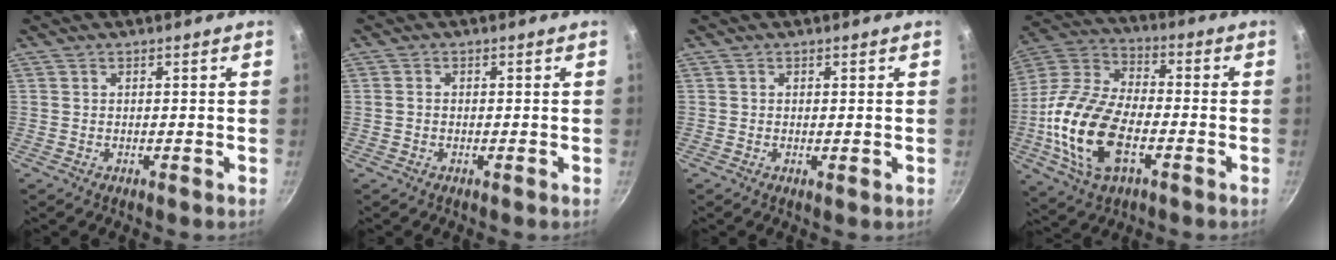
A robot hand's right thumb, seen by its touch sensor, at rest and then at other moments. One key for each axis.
{"total": 0.9, "fx": -0.3, "fy": 0.8, "fz": 0.5, "tx": -0.009, "ty": 0.003, "tz": -0.006}
{"total": 0.6, "fx": 0.2, "fy": 0.3, "fz": 0.5, "tx": -0.009, "ty": -0.003, "tz": 0.000}
{"total": 19.9, "fx": -5.1, "fy": 10.8, "fz": 16.0, "tx": -0.314, "ty": 0.028, "tz": -0.108}